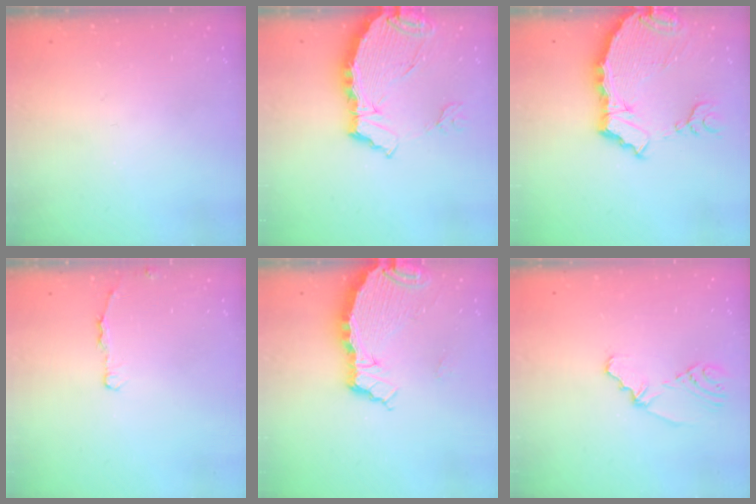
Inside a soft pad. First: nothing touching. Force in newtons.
{"total": 8.4, "press": 8.4, "slide": 0.9}
{"total": 10.4, "press": 10.3, "slide": 1.1}
{"total": 2.8, "press": 2.7, "slide": 0.5}
{"total": 6.2, "press": 6.1, "slide": 0.7}
{"total": 4.8, "press": 1.5, "slide": 4.6}